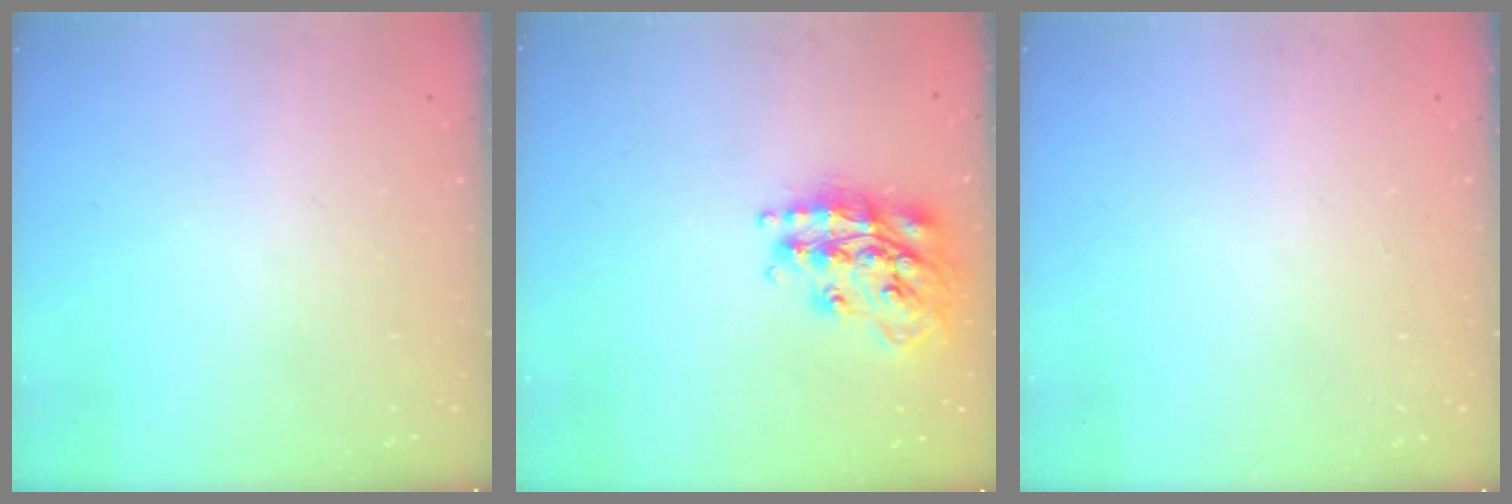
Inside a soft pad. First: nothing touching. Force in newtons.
{"total": 18.0, "press": 17.9, "slide": 1.6}
{"total": 0.0}